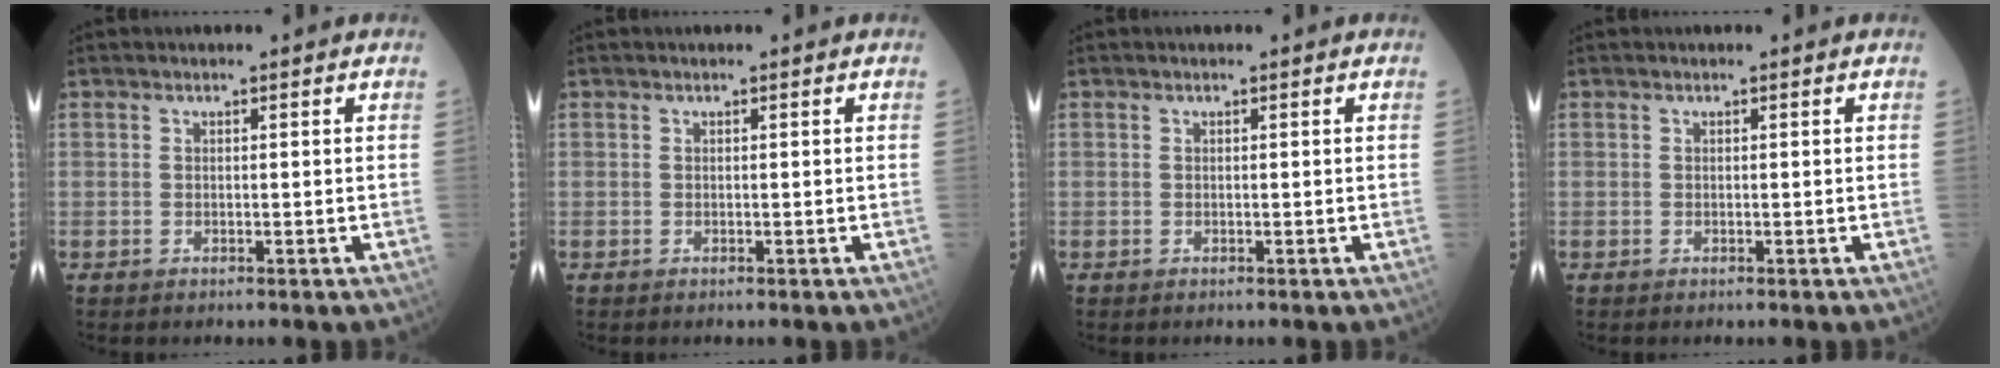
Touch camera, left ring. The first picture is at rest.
{"total": 0.0}
{"total": 0.0}
{"total": 0.0}